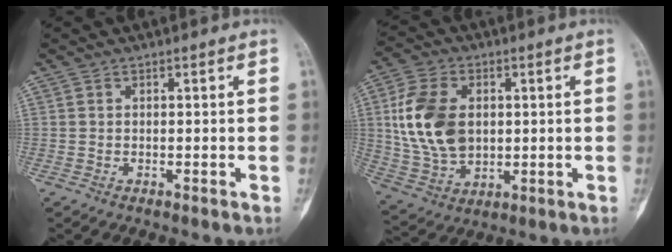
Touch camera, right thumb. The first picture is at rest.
{"total": 14.8, "force": [2.0, 10.0, 10.7], "torque": [-0.195, -0.003, 0.044]}